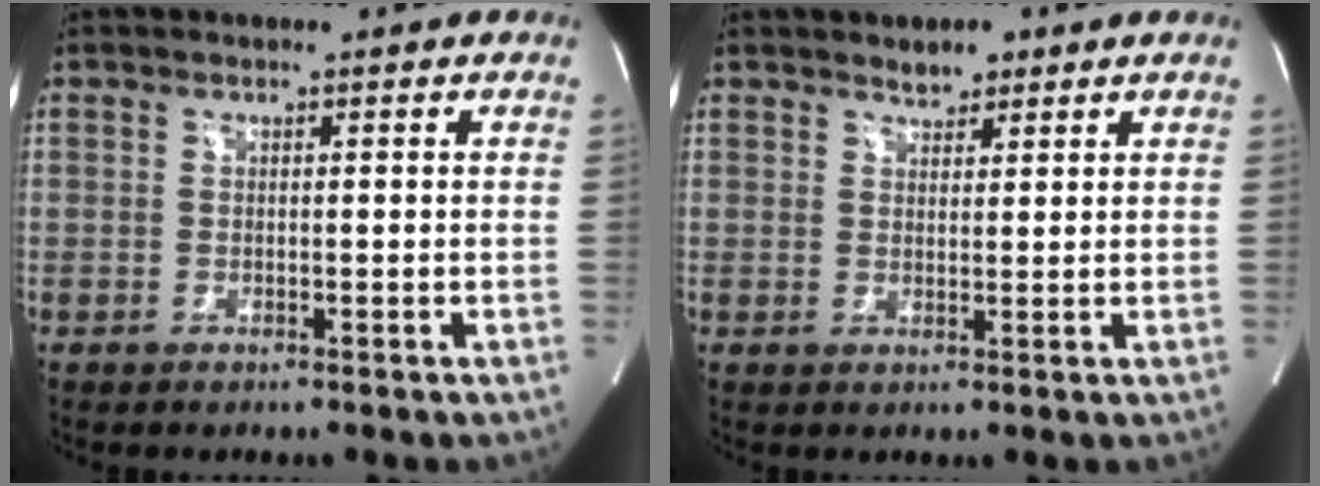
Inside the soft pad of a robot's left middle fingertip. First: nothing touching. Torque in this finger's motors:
{"motor_torque": [-0.05, -0.07, -0.02, 0.00]}